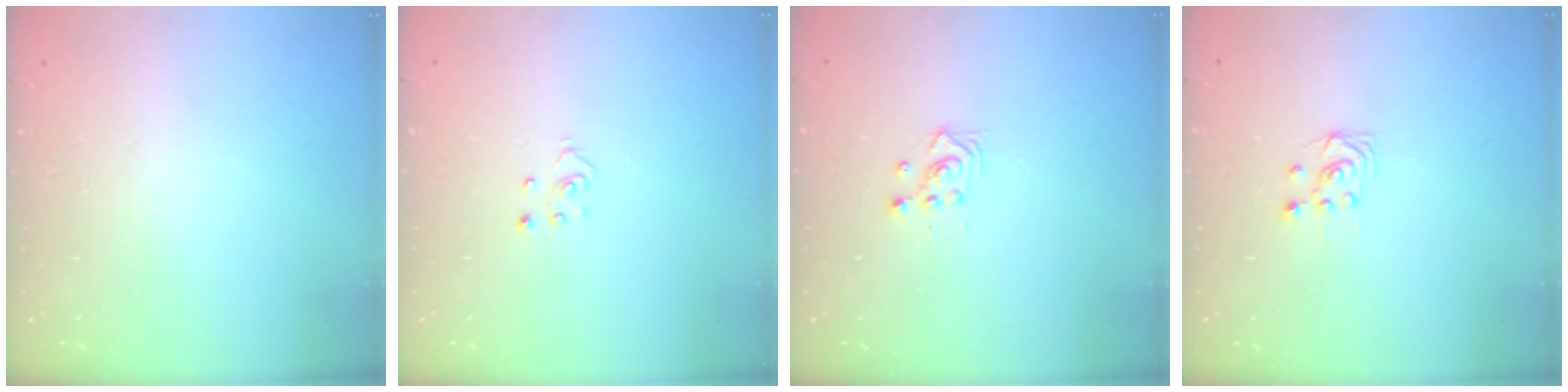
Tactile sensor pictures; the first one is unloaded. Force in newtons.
{"total": 2.8, "press": 2.8, "slide": 0.3}
{"total": 2.3, "press": 2.3, "slide": 0.3}
{"total": 2.5, "press": 2.2, "slide": 1.2}